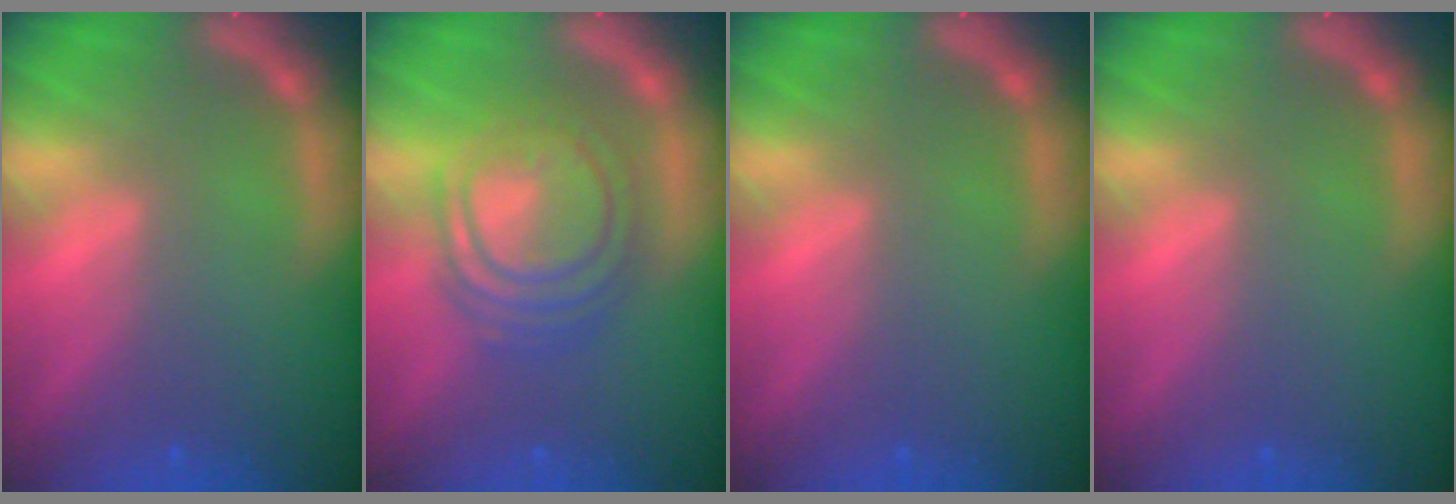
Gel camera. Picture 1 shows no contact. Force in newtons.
{"total": 8.1}
{"total": 0.0}
{"total": 0.0}